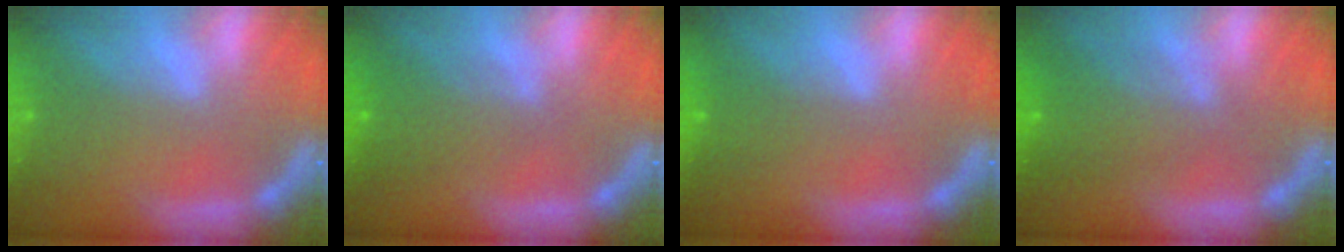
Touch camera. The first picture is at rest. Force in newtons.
{"total": 3.6}
{"total": 1.5}
{"total": 5.1}